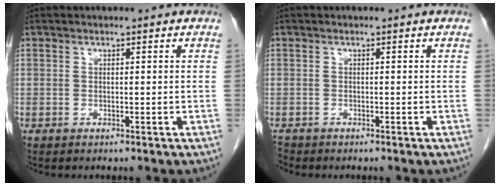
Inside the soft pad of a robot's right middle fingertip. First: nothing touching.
{"total": 1.1, "force": [-1.1, 0.4, 0.0], "torque": [-0.004, -0.002, -0.018]}